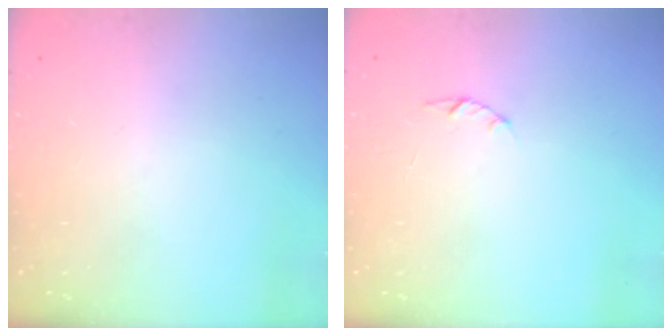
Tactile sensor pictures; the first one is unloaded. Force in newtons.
{"total": 1.4, "press": 1.4, "slide": 0.3}